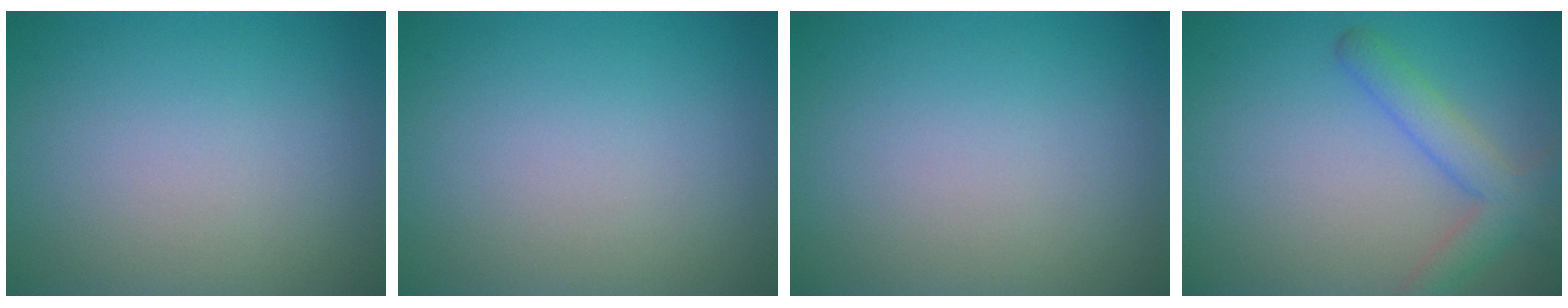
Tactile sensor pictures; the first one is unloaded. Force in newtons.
{"total": 0.0}
{"total": 0.0}
{"total": 3.5, "press": 3.5, "slide": 0.3}